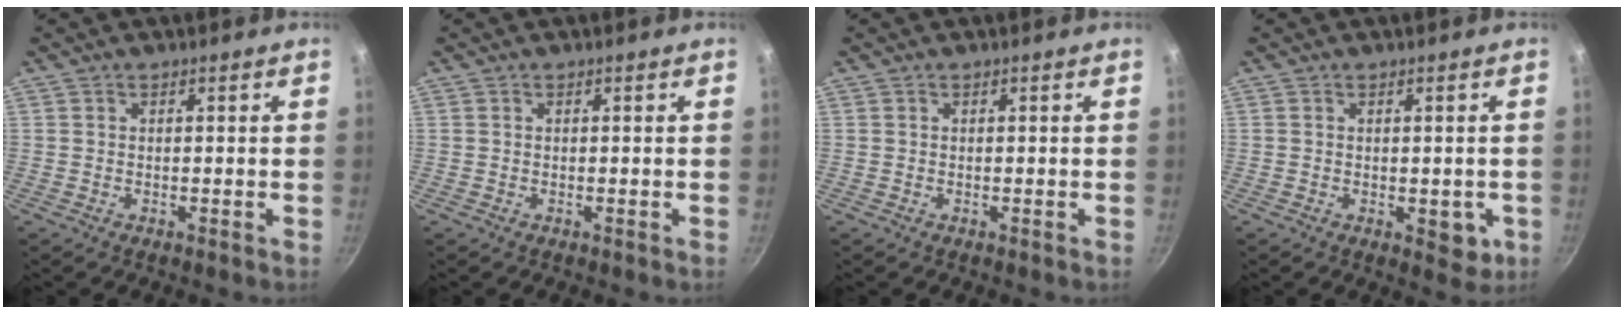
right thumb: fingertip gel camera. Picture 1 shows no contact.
{"total": 0.0}
{"total": 0.0}
{"total": 4.6, "force": [-1.1, 2.6, 3.7], "torque": [-0.026, 0.002, -0.010]}